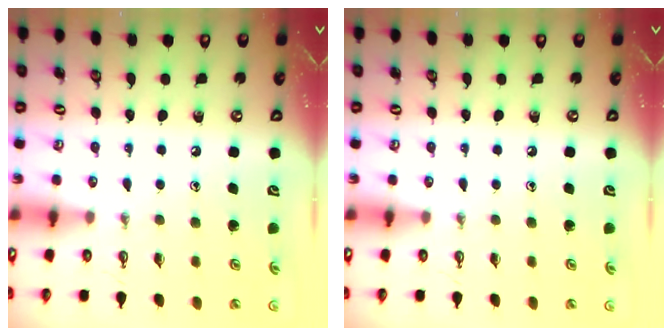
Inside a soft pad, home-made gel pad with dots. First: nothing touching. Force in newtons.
{"total": 0.0}